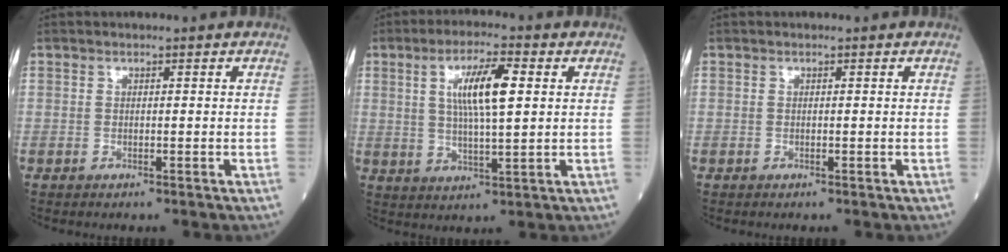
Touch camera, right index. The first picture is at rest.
{"total": 8.7, "force": [2.3, 1.3, 8.3], "torque": [-0.153, 0.008, 0.042]}
{"total": 0.0}